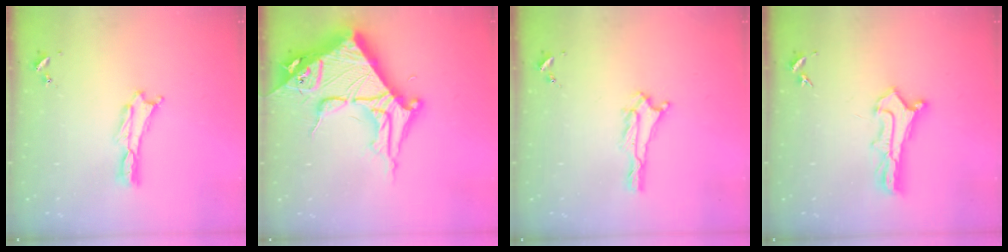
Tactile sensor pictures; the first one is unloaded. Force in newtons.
{"total": 14.6, "press": 14.5, "slide": 1.6}
{"total": 0.6, "press": 0.6, "slide": 0.1}
{"total": 2.6, "press": 2.6, "slide": 0.2}